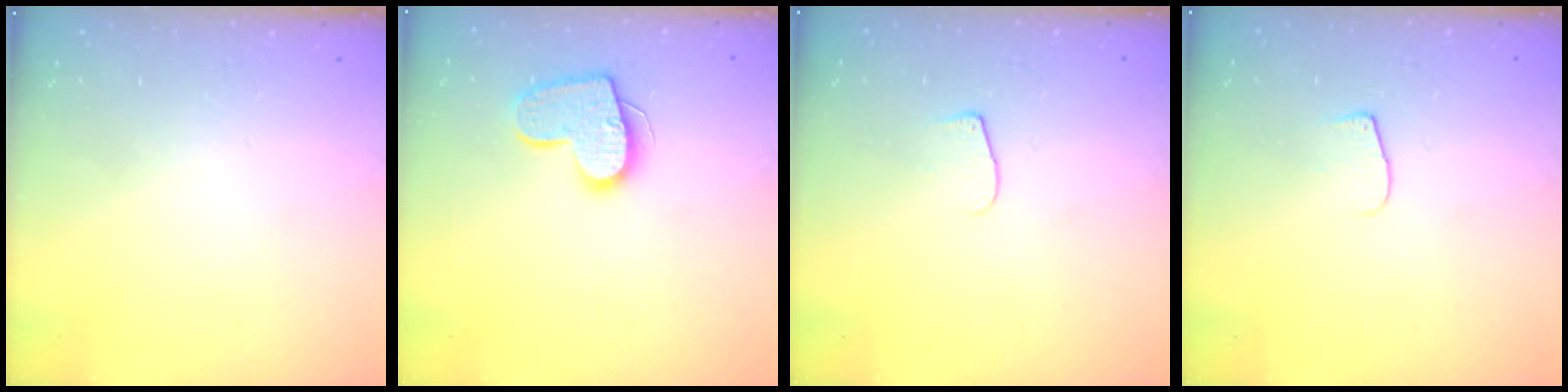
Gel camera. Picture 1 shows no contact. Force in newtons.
{"total": 13.9, "press": 13.8, "slide": 1.1}
{"total": 6.2, "press": 6.2, "slide": 0.7}
{"total": 6.2, "press": 6.2, "slide": 0.7}